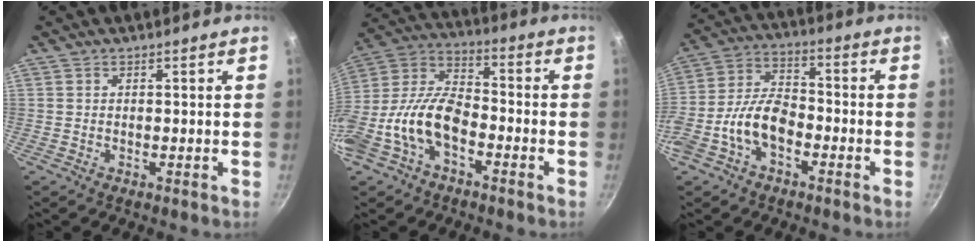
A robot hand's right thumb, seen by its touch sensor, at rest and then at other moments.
{"total": 14.9, "force": [-4.9, 8.6, 11.1], "torque": [-0.201, 0.054, -0.108]}
{"total": 10.3, "force": [-4.0, 6.0, 7.4], "torque": [-0.135, 0.048, -0.085]}